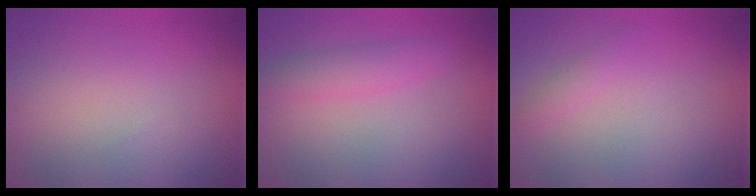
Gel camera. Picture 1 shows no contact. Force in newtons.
{"total": 2.4, "press": 2.4, "slide": 0.1}
{"total": 1.0, "press": 1.0, "slide": 0.1}